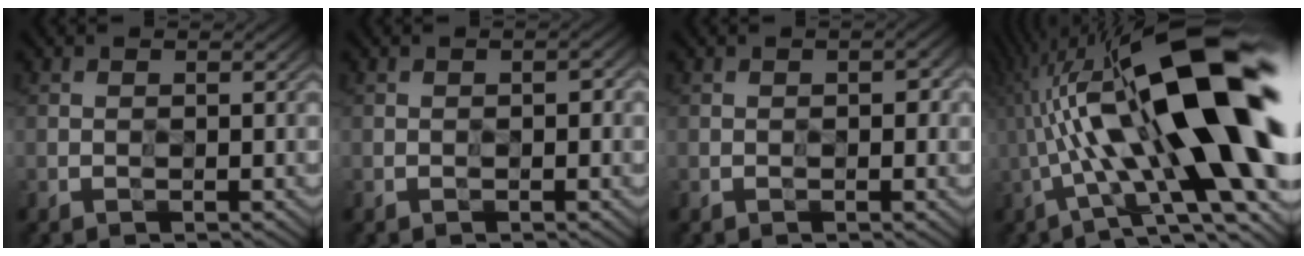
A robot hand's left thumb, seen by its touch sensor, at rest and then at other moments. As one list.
[{"total": 2.1, "force": [-0.4, 1.1, 1.8], "torque": [-0.018, 0.002, -0.004]}, {"total": 3.0, "force": [-0.2, 1.5, 2.6], "torque": [-0.027, 0.001, 0.000]}, {"total": 20.2, "force": [-0.3, 6.0, 19.3], "torque": [-0.345, 0.029, -0.019]}]